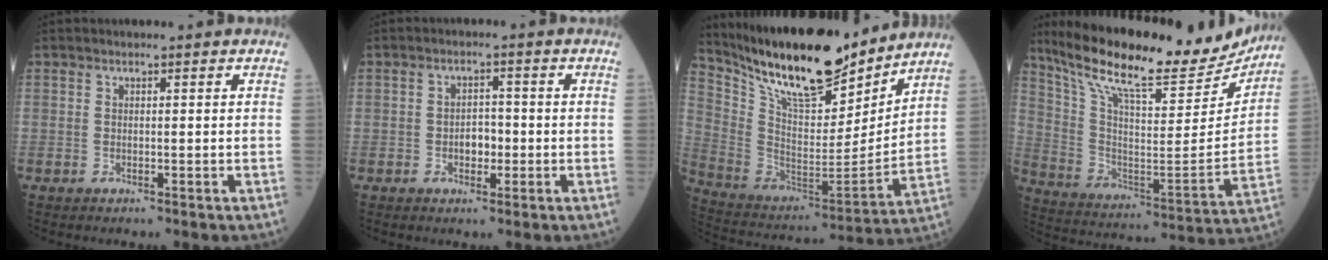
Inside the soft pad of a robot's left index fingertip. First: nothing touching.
{"total": 3.0, "force": [-0.8, 1.9, 2.2], "torque": [-0.033, 0.007, -0.012]}
{"total": 21.0, "force": [17.7, 4.6, 10.4], "torque": [-0.195, -0.018, 0.313]}
{"total": 24.9, "force": [21.7, 4.6, 11.3], "torque": [-0.199, -0.027, 0.330]}